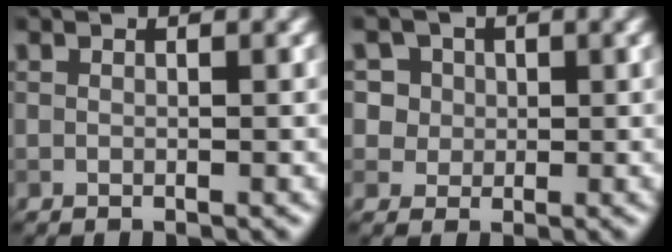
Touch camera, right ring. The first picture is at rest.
{"total": 5.9, "force": [2.6, 4.8, 2.2], "torque": [-0.028, 0.018, 0.027]}